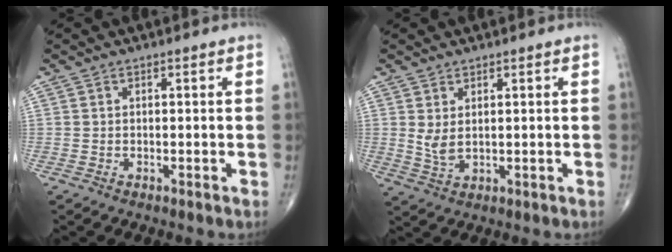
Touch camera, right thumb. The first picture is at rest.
{"total": 3.4, "force": [1.0, 1.4, 2.9], "torque": [-0.058, -0.011, 0.027]}